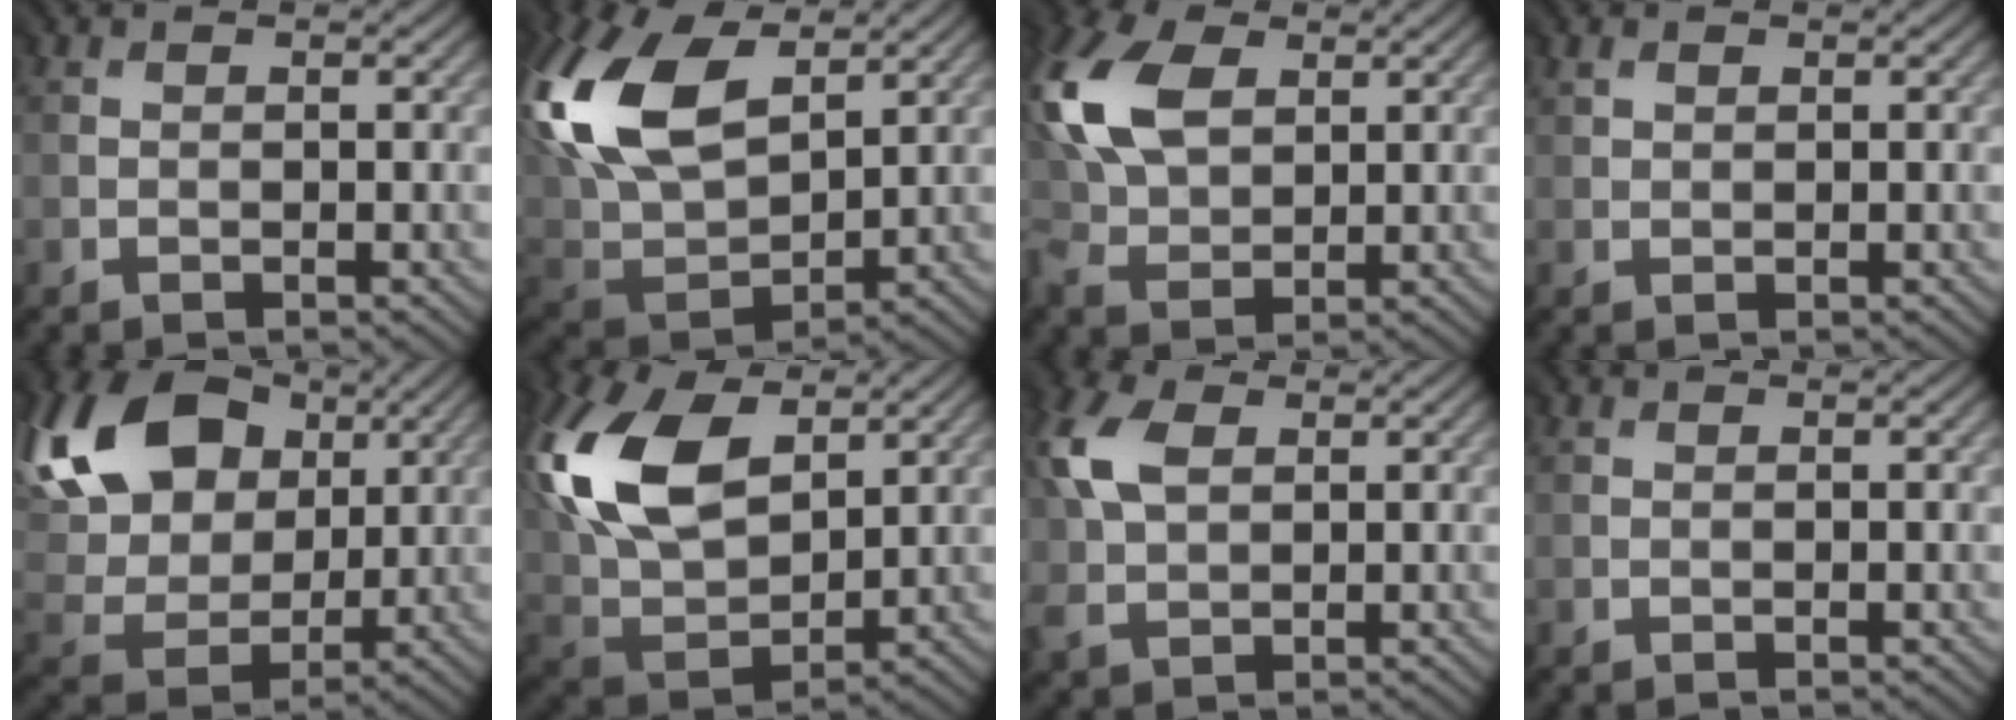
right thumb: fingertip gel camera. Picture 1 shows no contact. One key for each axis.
{"total": 16.3, "fx": 7.0, "fy": 9.9, "fz": 10.9, "tx": -0.294, "ty": 0.030, "tz": 0.133}
{"total": 11.3, "fx": 4.0, "fy": 7.2, "fz": 7.8, "tx": -0.221, "ty": 0.027, "tz": 0.070}
{"total": 1.5, "fx": 1.1, "fy": 0.9, "fz": 0.4, "tx": -0.007, "ty": 0.001, "tz": 0.021}
{"total": 17.4, "fx": 8.1, "fy": 12.1, "fz": 9.6, "tx": -0.252, "ty": 0.043, "tz": 0.153}
{"total": 14.9, "fx": 6.0, "fy": 9.3, "fz": 9.9, "tx": -0.258, "ty": 0.022, "tz": 0.118}
{"total": 7.1, "fx": 2.5, "fy": 4.9, "fz": 4.6, "tx": -0.144, "ty": 0.015, "tz": 0.044}
{"total": 0.0}